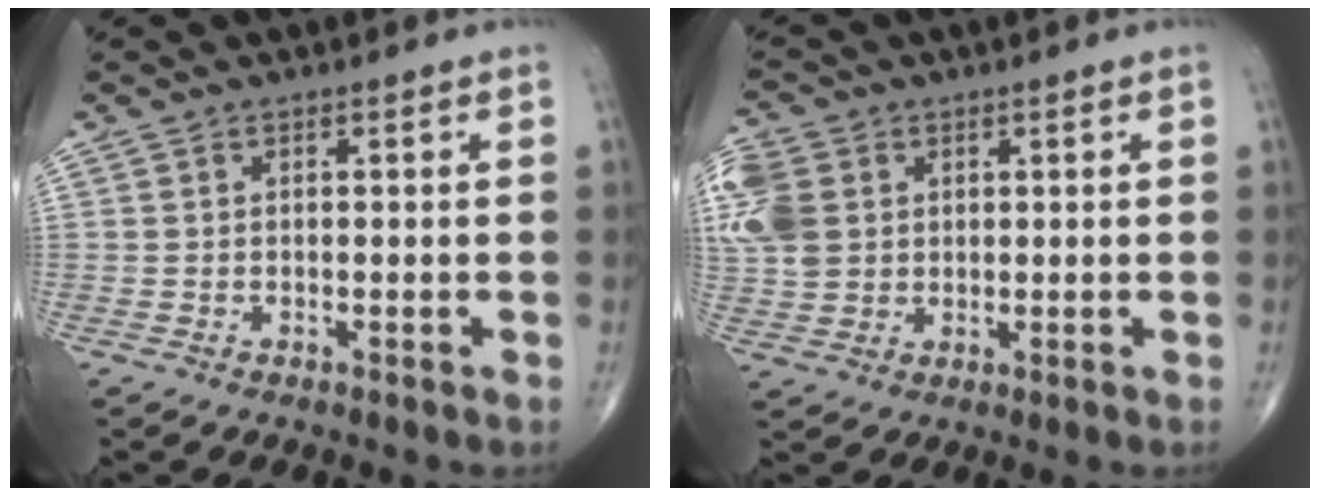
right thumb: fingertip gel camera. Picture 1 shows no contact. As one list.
[{"total": 13.2, "force": [3.2, 10.7, 7.1], "torque": [-0.179, 0.010, 0.063]}]